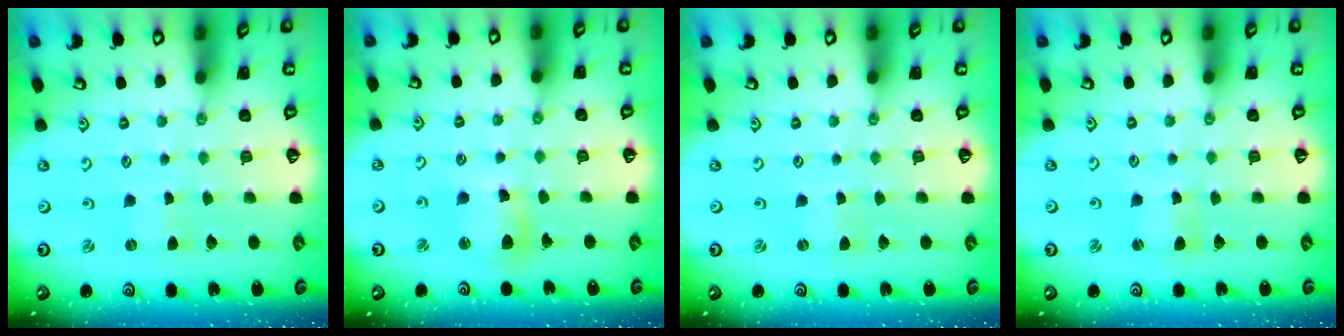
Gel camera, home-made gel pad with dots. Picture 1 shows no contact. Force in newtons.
{"total": 10.0, "press": 9.9, "slide": 1.3}
{"total": 0.0}
{"total": 2.2, "press": 2.2, "slide": 0.3}